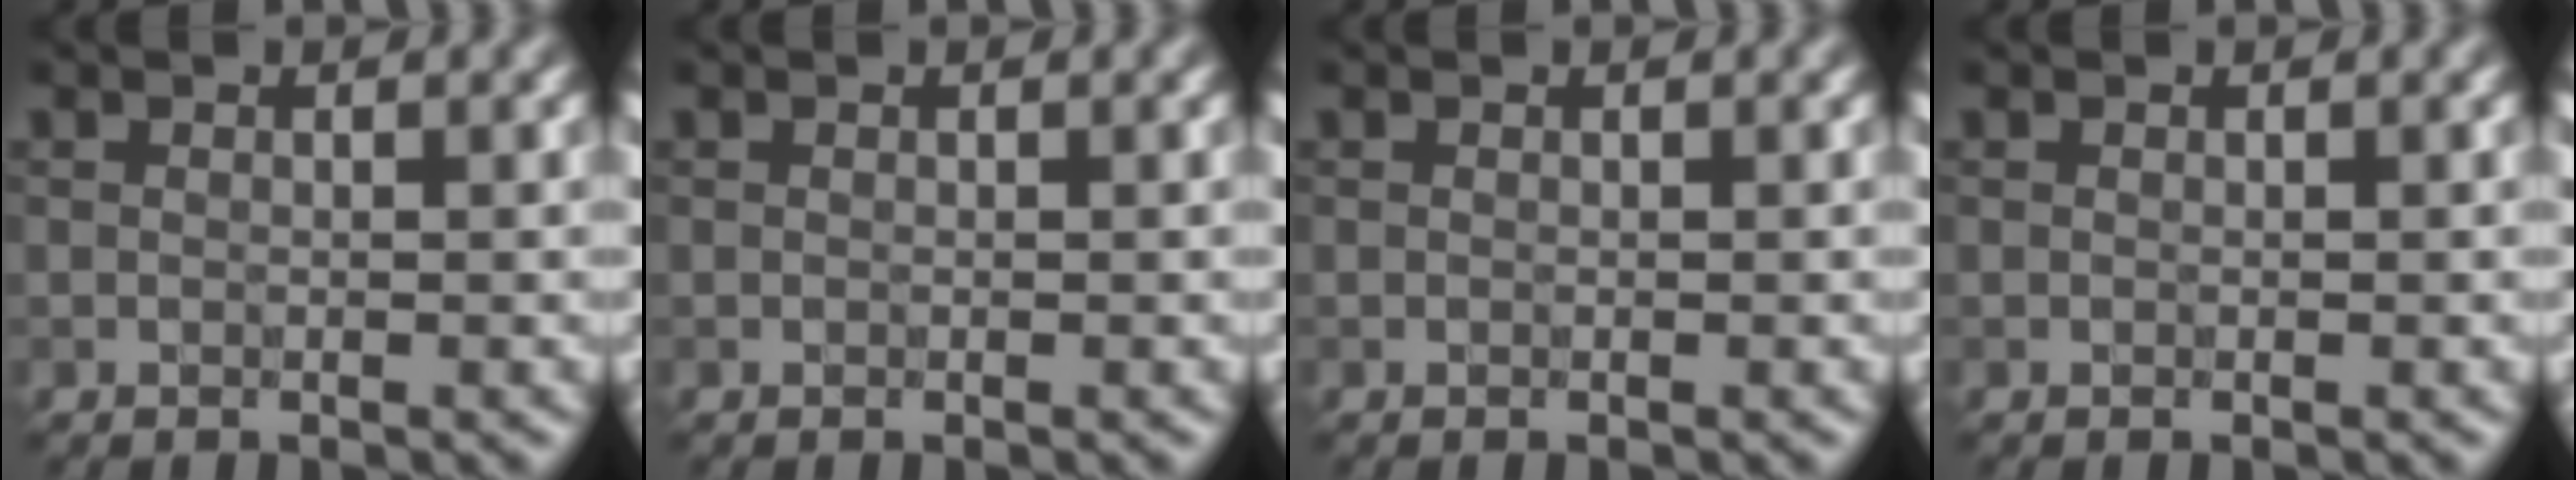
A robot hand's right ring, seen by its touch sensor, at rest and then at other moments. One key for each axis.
{"total": 0.0}
{"total": 0.0}
{"total": 0.0}